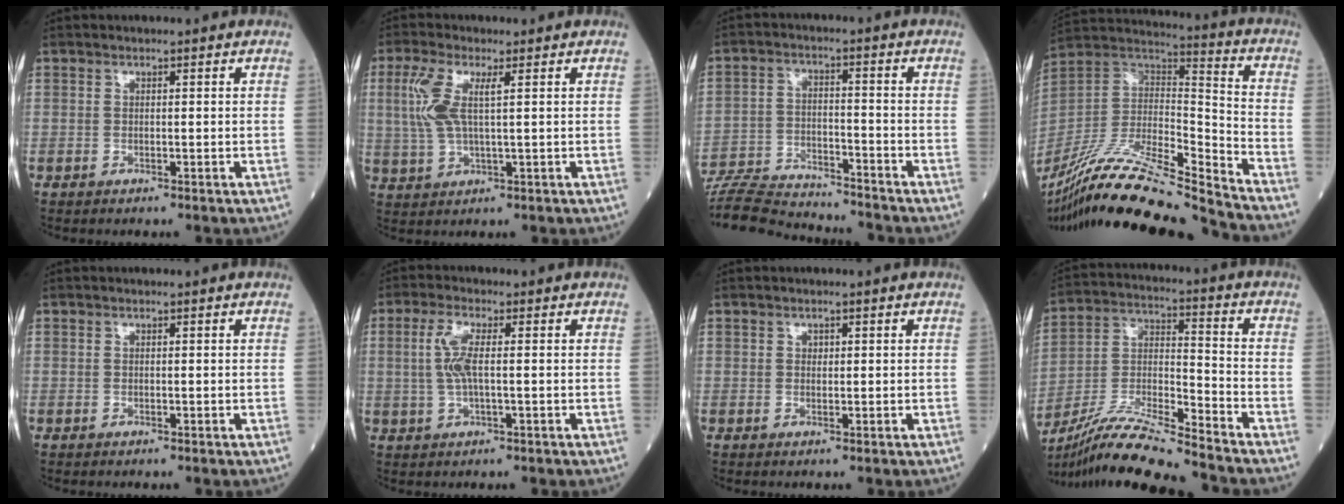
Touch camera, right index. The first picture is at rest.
{"total": 6.4, "force": [1.7, 1.6, 6.0], "torque": [-0.155, 0.009, 0.034]}
{"total": 14.7, "force": [-14.2, 1.0, 3.8], "torque": [-0.067, 0.000, -0.232]}
{"total": 23.3, "force": [-20.5, 0.4, 11.2], "torque": [-0.243, -0.012, -0.371]}
{"total": 0.0}
{"total": 4.7, "force": [0.4, 0.9, 4.6], "torque": [-0.108, 0.003, 0.005]}
{"total": 0.7, "force": [0.2, 0.6, 0.3], "torque": [-0.001, 0.001, 0.002]}
{"total": 16.0, "force": [-14.3, -0.7, 7.2], "torque": [-0.138, -0.009, -0.265]}